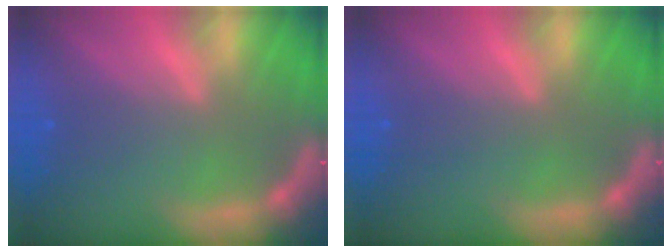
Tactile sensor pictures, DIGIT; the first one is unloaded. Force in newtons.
{"total": 0.0}